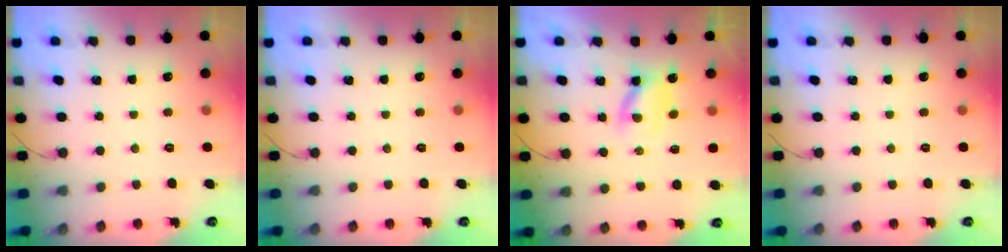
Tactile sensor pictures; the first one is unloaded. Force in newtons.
{"total": 0.0}
{"total": 2.9, "press": 2.8, "slide": 0.9}
{"total": 0.0}